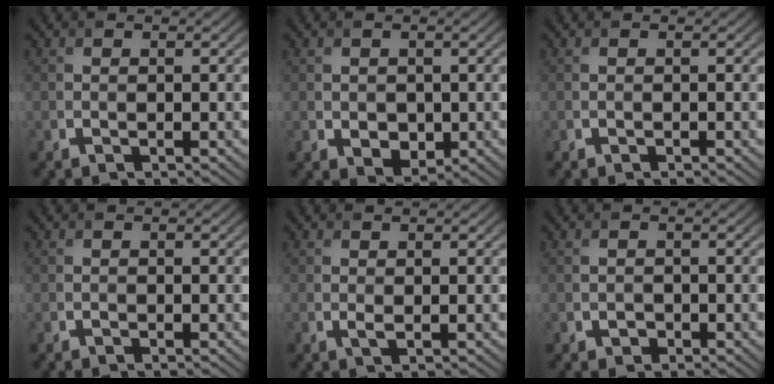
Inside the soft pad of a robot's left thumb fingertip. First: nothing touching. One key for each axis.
{"total": 2.3, "fx": 0.0, "fy": 1.9, "fz": 1.3, "tx": -0.033, "ty": -0.011, "tz": 0.003}
{"total": 0.0}
{"total": 0.0}
{"total": 0.8, "fx": 0.1, "fy": 0.2, "fz": 0.8, "tx": -0.018, "ty": -0.002, "tz": 0.002}
{"total": 0.9, "fx": -0.4, "fy": 0.8, "fz": 0.3, "tx": -0.003, "ty": -0.004, "tz": -0.009}